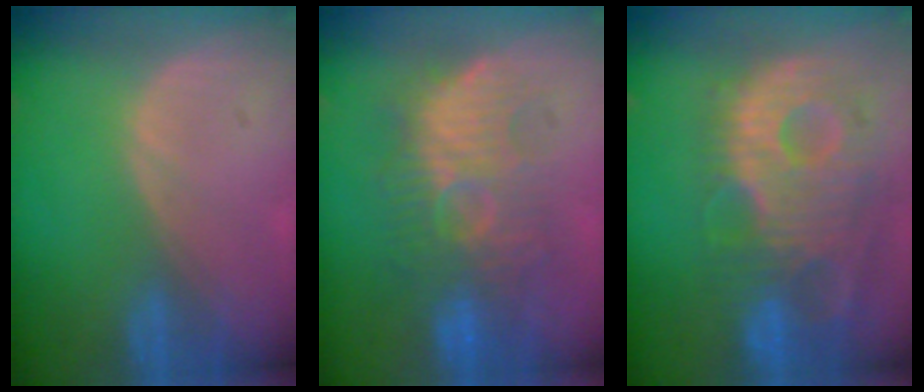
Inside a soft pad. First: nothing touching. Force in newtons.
{"total": 9.8, "press": 9.8, "slide": 0.8}
{"total": 13.2, "press": 11.5, "slide": 6.5}